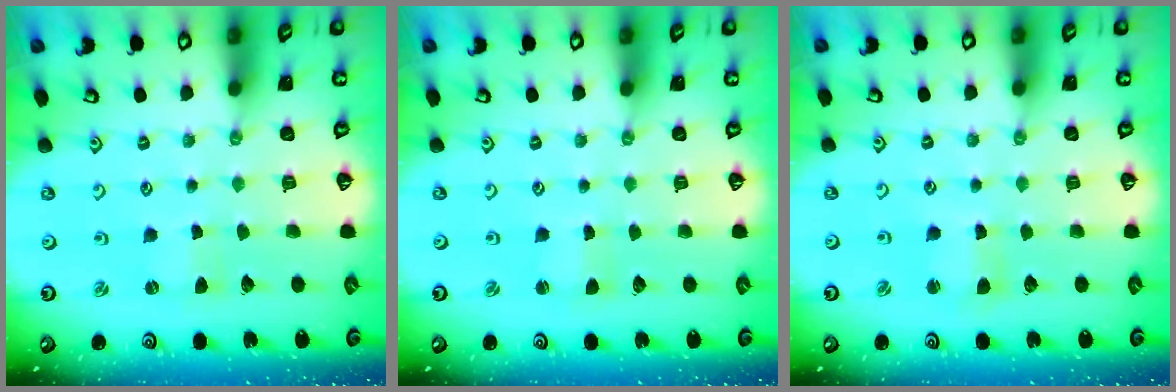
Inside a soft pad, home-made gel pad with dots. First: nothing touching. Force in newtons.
{"total": 1.0, "press": 1.0, "slide": 0.0}
{"total": 2.7, "press": 2.7, "slide": 0.3}